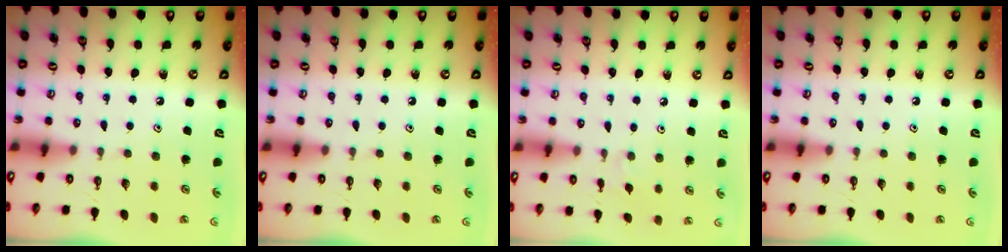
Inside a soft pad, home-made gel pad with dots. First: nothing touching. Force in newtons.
{"total": 0.0}
{"total": 2.3, "press": 2.3, "slide": 0.6}
{"total": 0.0}